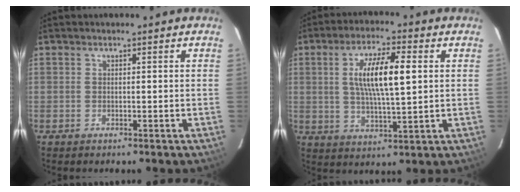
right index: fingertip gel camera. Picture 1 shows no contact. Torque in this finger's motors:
{"motor_torque": [1.03, 0.72, 0.37, 0.15]}